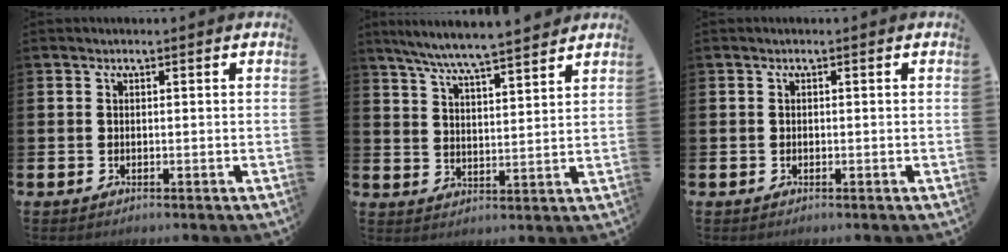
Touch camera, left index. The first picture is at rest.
{"total": 7.1, "force": [6.8, -0.1, 2.1], "torque": [-0.068, -0.036, 0.121]}
{"total": 0.0}